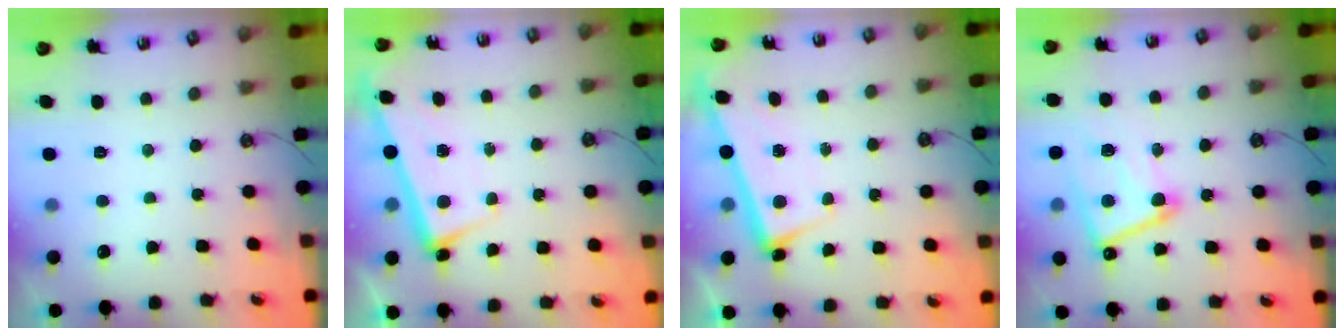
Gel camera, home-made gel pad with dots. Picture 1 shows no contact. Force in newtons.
{"total": 2.5, "press": 2.5, "slide": 0.7}
{"total": 2.5, "press": 2.5, "slide": 0.7}
{"total": 11.1, "press": 11.0, "slide": 0.8}